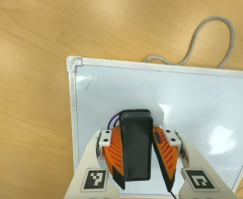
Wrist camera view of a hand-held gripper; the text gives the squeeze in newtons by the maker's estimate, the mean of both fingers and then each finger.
{"total": 13.3, "left": 15.3, "right": 11.2}